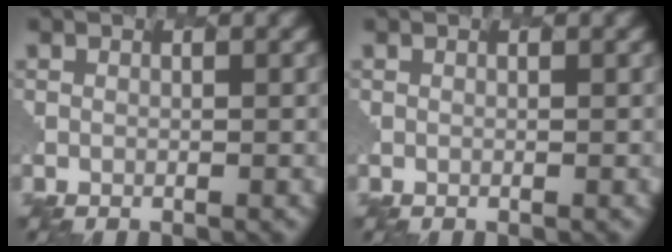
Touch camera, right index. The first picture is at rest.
{"total": 0.0}